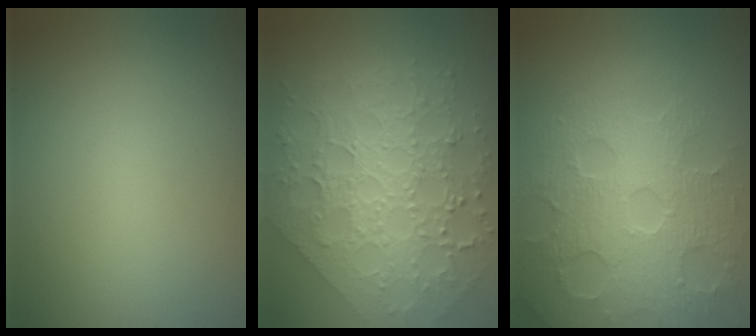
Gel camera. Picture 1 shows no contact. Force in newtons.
{"total": 8.5, "press": 6.2, "slide": 5.8}
{"total": 7.5, "press": 5.8, "slide": 4.8}